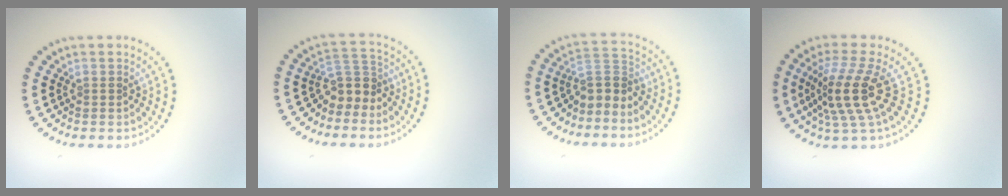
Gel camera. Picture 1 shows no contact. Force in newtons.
{"total": 3.0, "press": 2.3, "slide": 1.9}
{"total": 2.9, "press": 2.0, "slide": 2.0}
{"total": 4.7, "press": 3.6, "slide": 3.1}